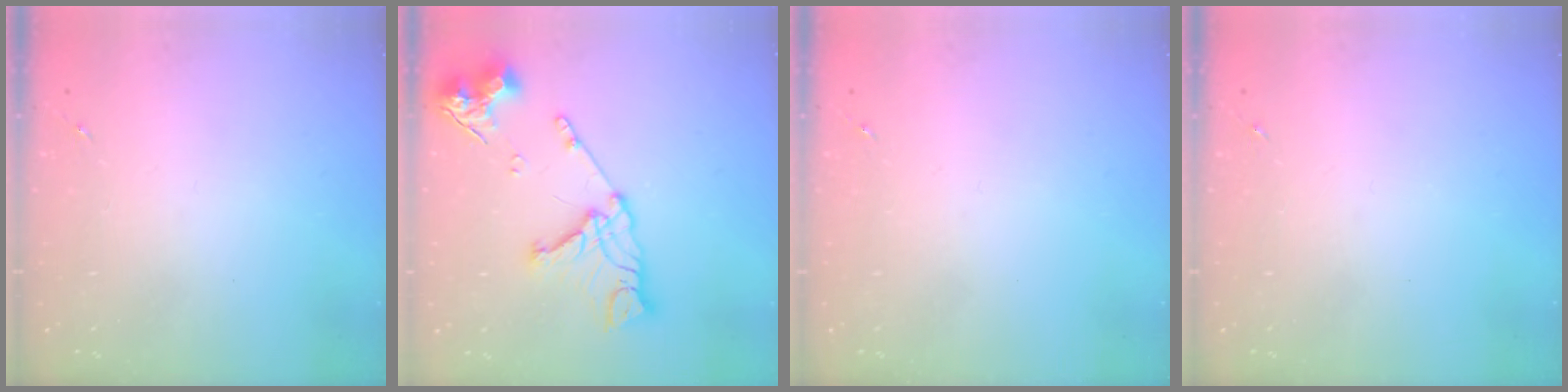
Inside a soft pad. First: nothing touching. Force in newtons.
{"total": 17.1, "press": 17.0, "slide": 1.9}
{"total": 0.0}
{"total": 0.0}